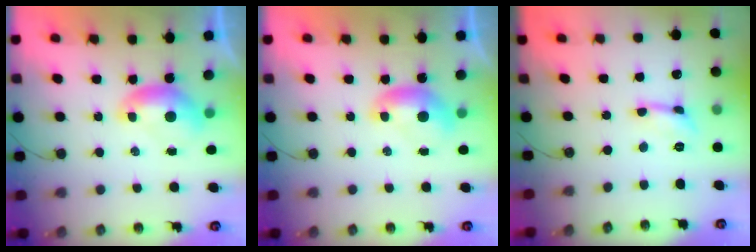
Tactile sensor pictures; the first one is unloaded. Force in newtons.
{"total": 0.0}
{"total": 0.0}